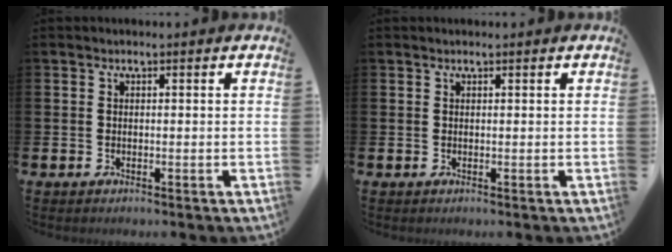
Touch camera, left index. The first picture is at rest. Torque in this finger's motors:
{"motor_torque": [0.65, -1.08, -0.12, -0.06]}